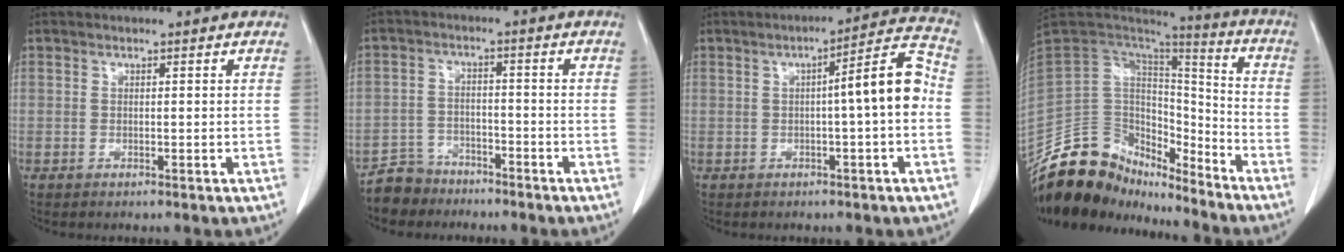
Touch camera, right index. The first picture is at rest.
{"total": 5.0, "force": [-4.2, 2.7, -0.5], "torque": [0.013, 0.002, -0.077]}
{"total": 7.9, "force": [-0.6, 0.3, 7.9], "torque": [-0.106, 0.021, -0.013]}
{"total": 16.7, "force": [-14.4, 7.3, 4.0], "torque": [-0.058, 0.073, -0.248]}